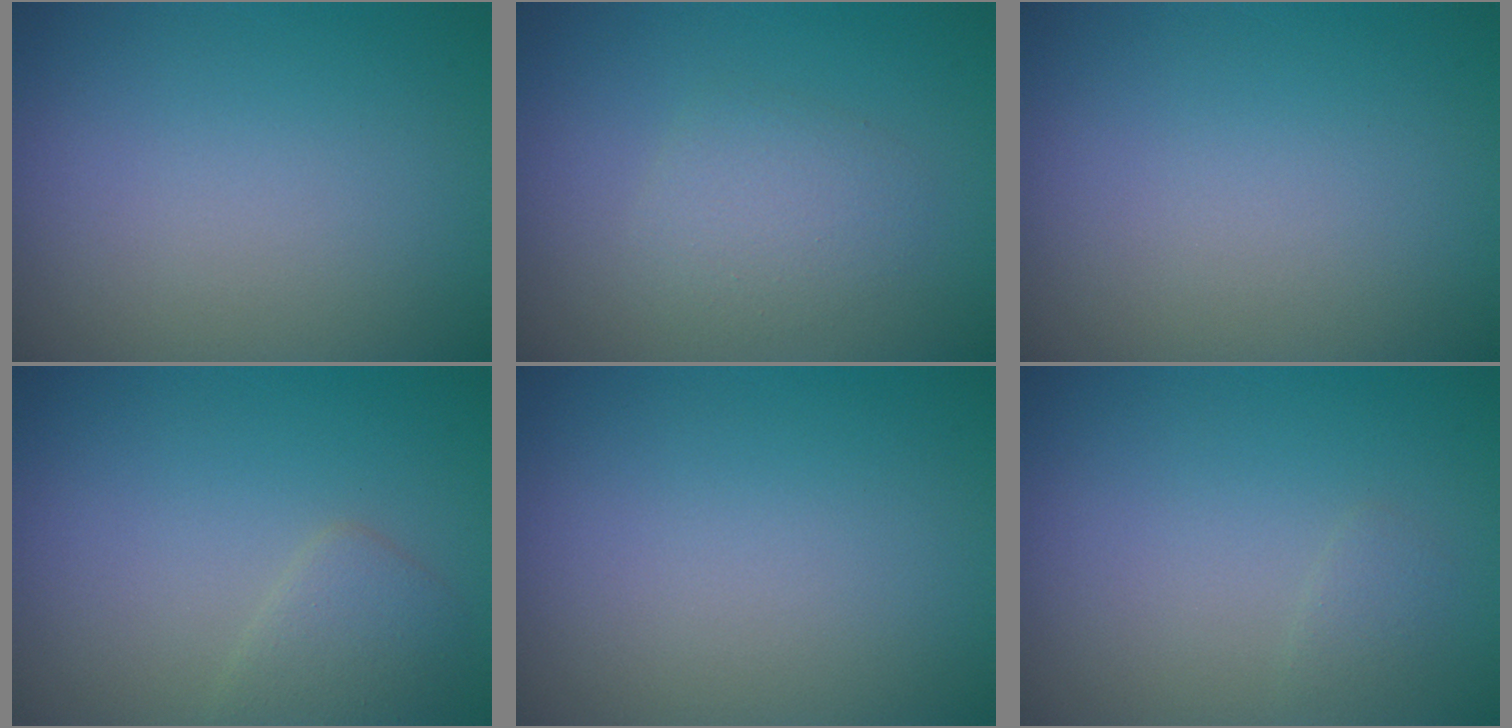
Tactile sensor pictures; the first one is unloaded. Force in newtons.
{"total": 2.3, "press": 2.3, "slide": 0.1}
{"total": 0.0}
{"total": 2.0, "press": 2.0, "slide": 0.0}
{"total": 0.0}
{"total": 0.7, "press": 0.7, "slide": 0.1}